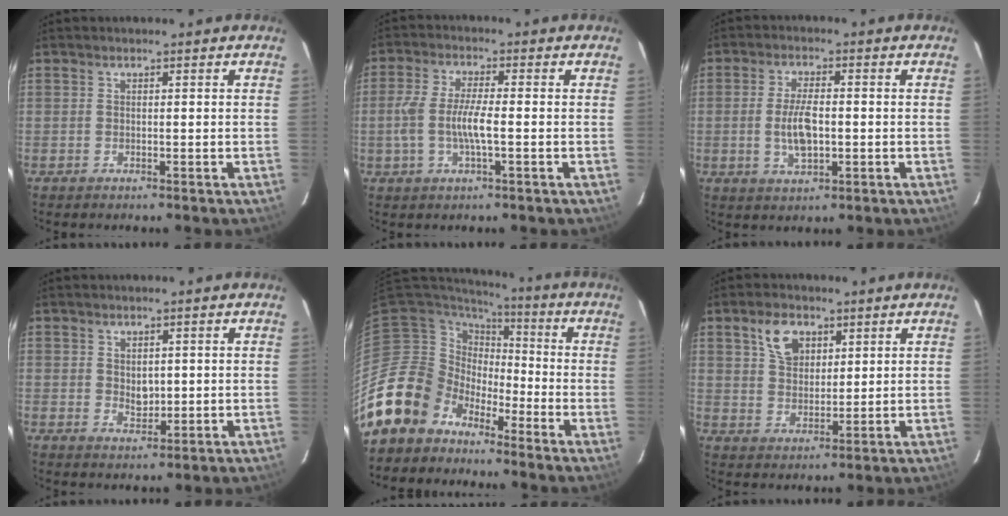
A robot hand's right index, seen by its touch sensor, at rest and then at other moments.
{"total": 6.8, "force": [-1.3, 1.3, 6.6], "torque": [-0.134, 0.002, -0.026]}
{"total": 6.8, "force": [-0.8, 2.8, 6.1], "torque": [-0.120, 0.000, -0.011]}
{"total": 3.0, "force": [0.5, 2.2, 1.9], "torque": [-0.027, 0.001, 0.013]}
{"total": 12.0, "force": [-8.4, 8.5, 1.4], "torque": [-0.049, 0.024, -0.155]}
{"total": 7.0, "force": [3.6, 4.5, 4.1], "torque": [-0.073, 0.012, 0.069]}